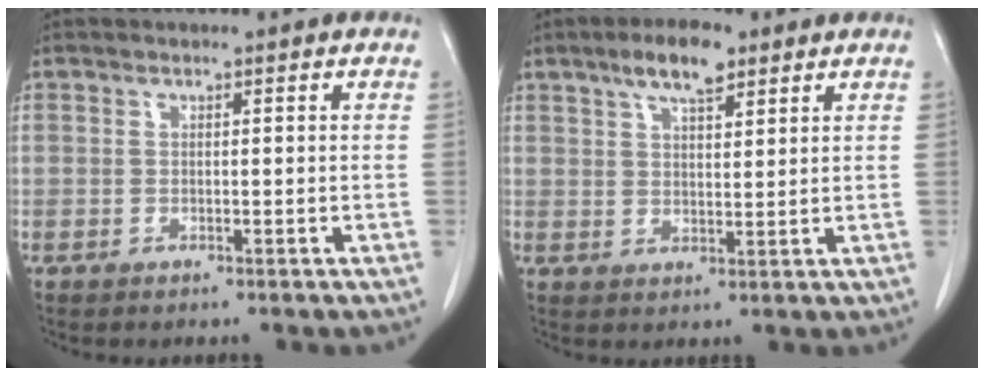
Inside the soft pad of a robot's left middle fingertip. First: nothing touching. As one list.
[{"total": 6.5, "force": [4.2, 1.9, 4.5], "torque": [-0.083, 0.008, 0.072]}]